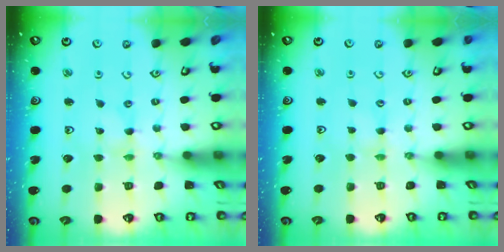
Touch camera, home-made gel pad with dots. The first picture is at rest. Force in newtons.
{"total": 1.3, "press": 1.3, "slide": 0.3}